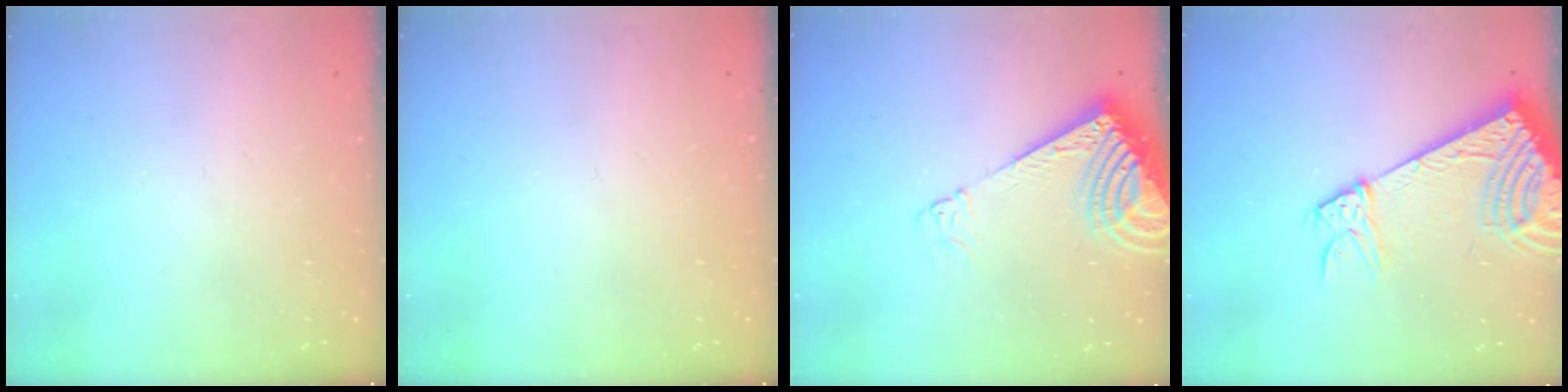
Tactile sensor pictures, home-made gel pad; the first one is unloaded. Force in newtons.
{"total": 0.0}
{"total": 10.1, "press": 9.9, "slide": 1.6}
{"total": 15.2, "press": 15.0, "slide": 2.6}